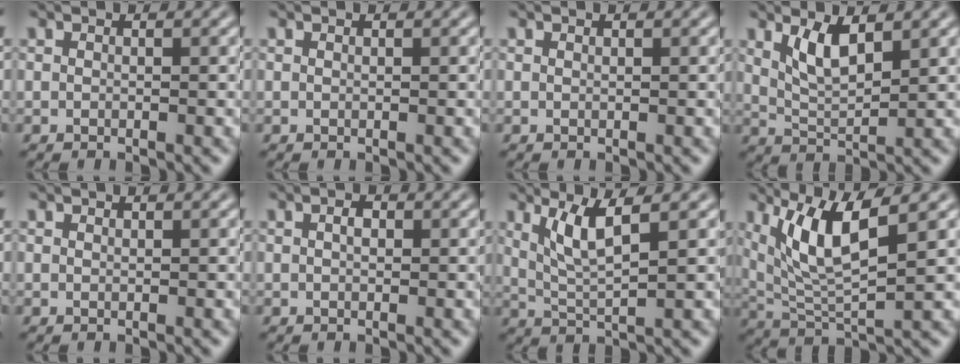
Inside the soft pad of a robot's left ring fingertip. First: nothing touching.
{"total": 0.0}
{"total": 0.0}
{"total": 3.4, "force": [1.9, 1.1, 2.6], "torque": [-0.057, -0.009, 0.042]}
{"total": 0.0}
{"total": 1.1, "force": [0.3, 0.7, 0.9], "torque": [-0.014, 0.003, 0.003]}
{"total": 3.9, "force": [1.8, 0.8, 3.4], "torque": [-0.070, -0.006, 0.040]}
{"total": 6.7, "force": [3.0, 1.7, 5.7], "torque": [-0.116, -0.008, 0.064]}